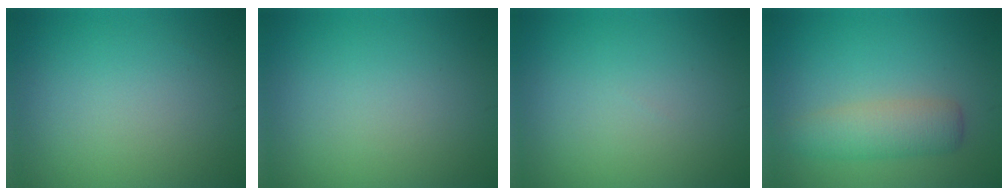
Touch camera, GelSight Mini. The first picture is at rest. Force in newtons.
{"total": 0.0}
{"total": 0.0}
{"total": 3.4, "press": 3.4, "slide": 0.1}